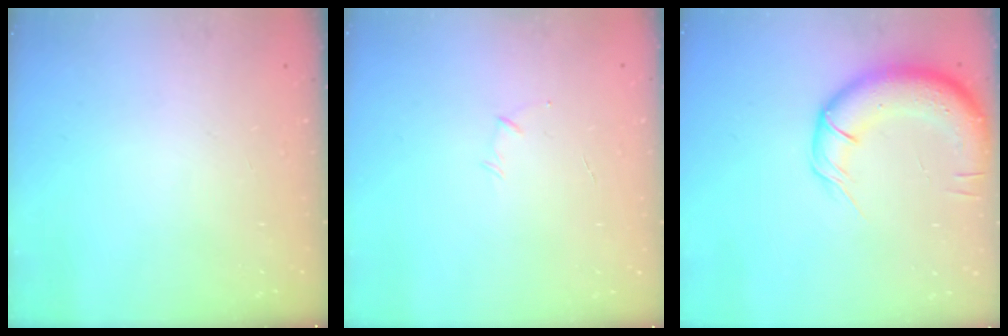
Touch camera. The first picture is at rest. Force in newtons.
{"total": 4.0, "press": 3.9, "slide": 0.9}
{"total": 14.6, "press": 14.1, "slide": 3.5}